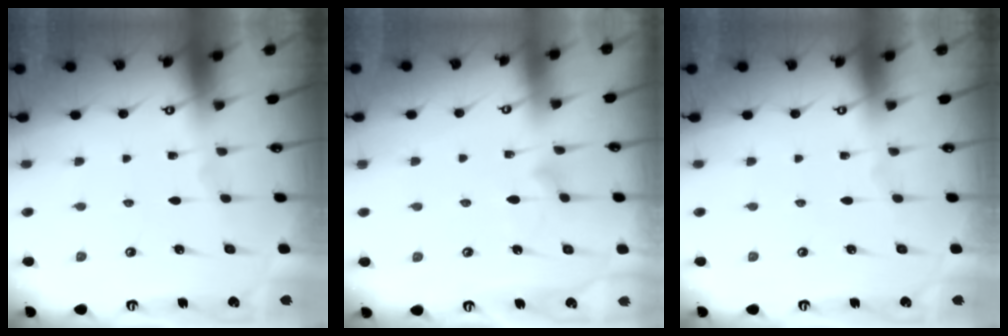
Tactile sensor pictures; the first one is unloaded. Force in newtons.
{"total": 8.1, "press": 8.0, "slide": 0.4}
{"total": 0.0}